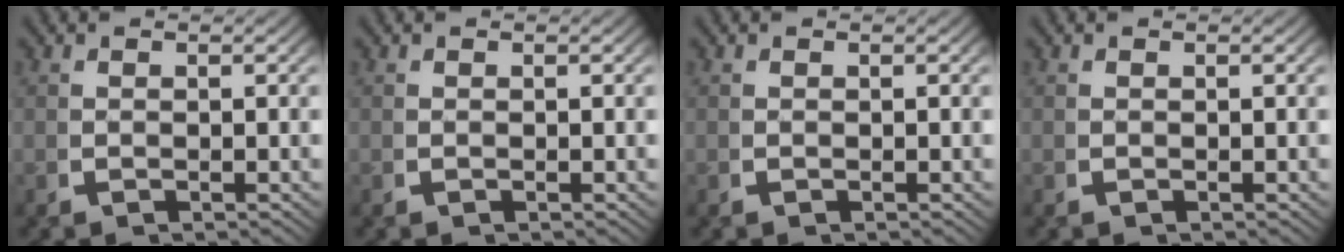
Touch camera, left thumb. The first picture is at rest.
{"total": 0.0}
{"total": 0.0}
{"total": 0.0}